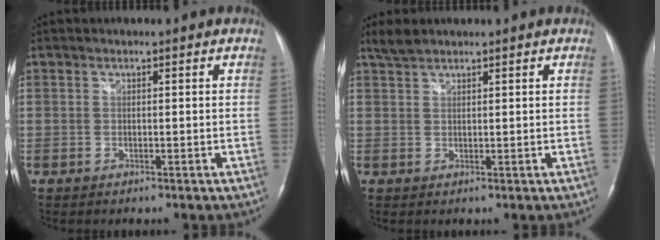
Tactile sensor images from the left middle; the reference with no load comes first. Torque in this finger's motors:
{"motor_torque": [0.13, -0.07, -0.07, 0.00]}